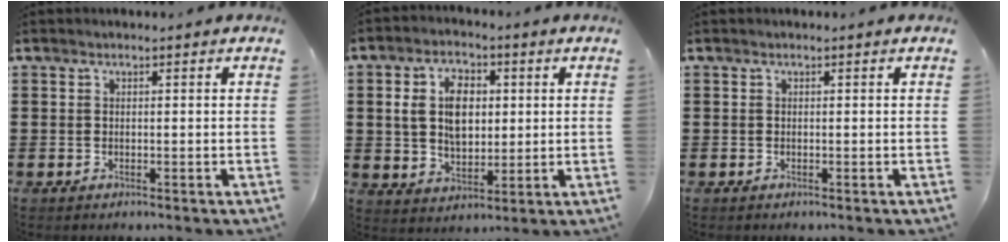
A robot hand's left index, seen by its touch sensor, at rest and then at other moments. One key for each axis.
{"total": 7.9, "fx": 1.6, "fy": 5.1, "fz": 5.7, "tx": -0.123, "ty": 0.015, "tz": 0.024}
{"total": 0.0}